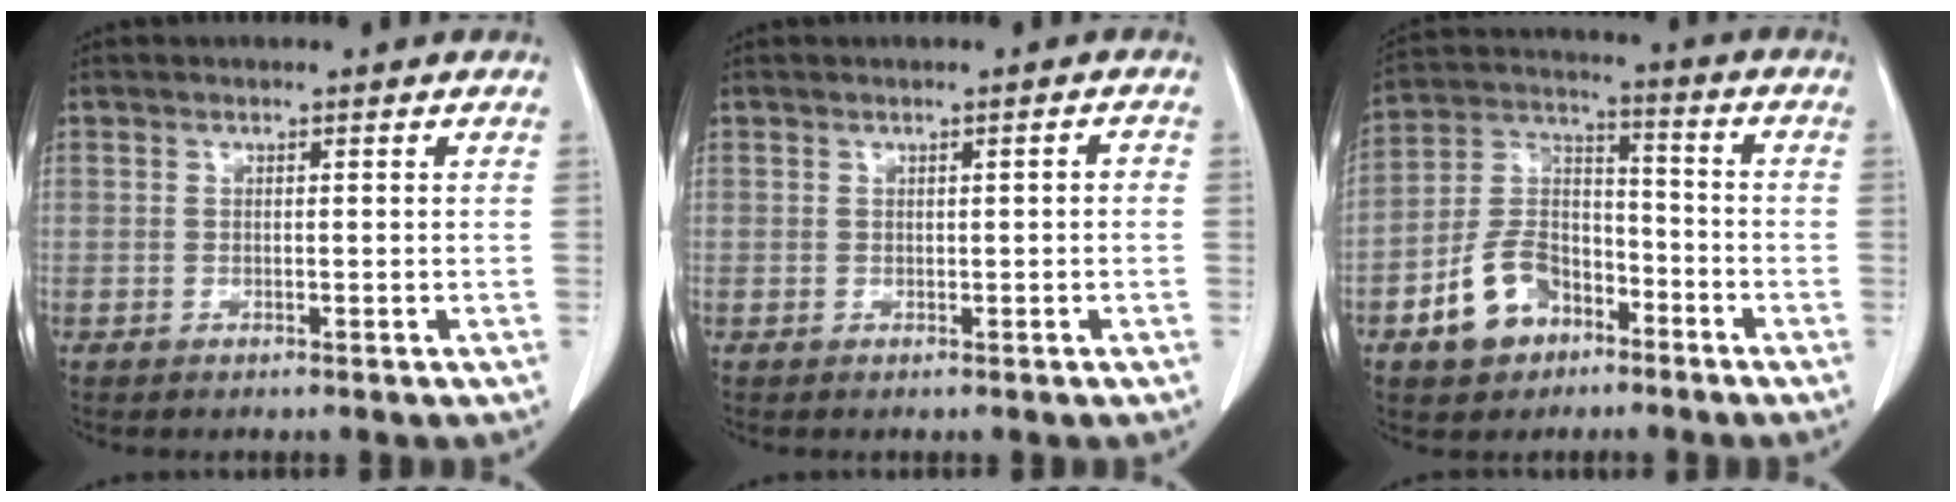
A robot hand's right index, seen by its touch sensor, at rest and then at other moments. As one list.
[{"total": 0.9, "force": [-0.2, 0.3, 0.8], "torque": [-0.009, 0.003, -0.002]}, {"total": 11.2, "force": [-6.1, 7.3, 5.9], "torque": [-0.126, 0.023, -0.106]}]